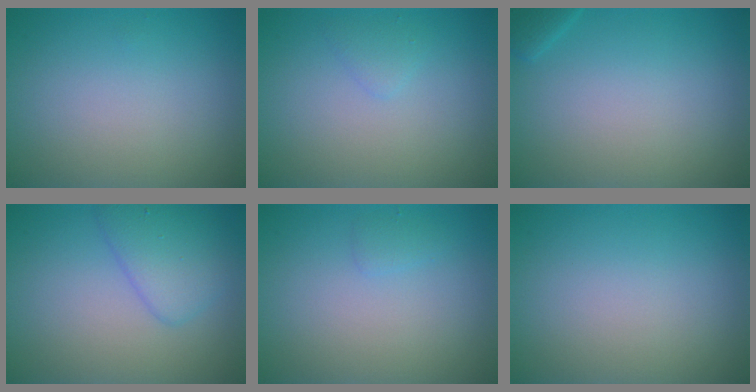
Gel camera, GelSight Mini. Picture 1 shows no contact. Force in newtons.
{"total": 0.9, "press": 0.9, "slide": 0.0}
{"total": 1.1, "press": 1.1, "slide": 0.1}
{"total": 3.4, "press": 3.4, "slide": 0.1}
{"total": 0.8, "press": 0.8, "slide": 0.0}
{"total": 0.0}